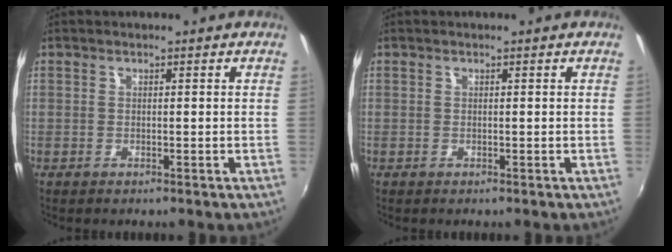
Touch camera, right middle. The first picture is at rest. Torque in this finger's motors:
{"motor_torque": [0.00, 0.00, 0.00, 0.00]}